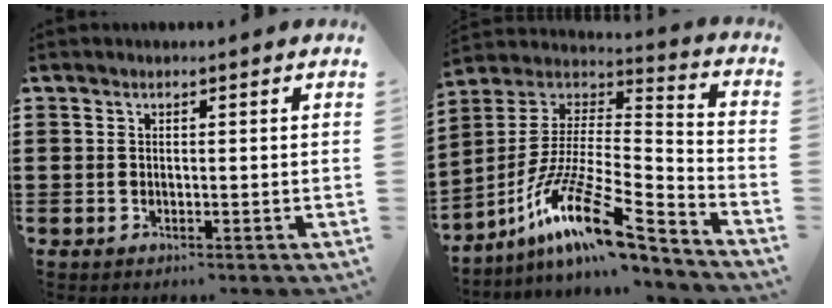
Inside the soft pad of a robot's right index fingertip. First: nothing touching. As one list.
[{"total": 15.9, "force": [-10.3, 3.3, 11.7], "torque": [-0.224, 0.010, -0.187]}]